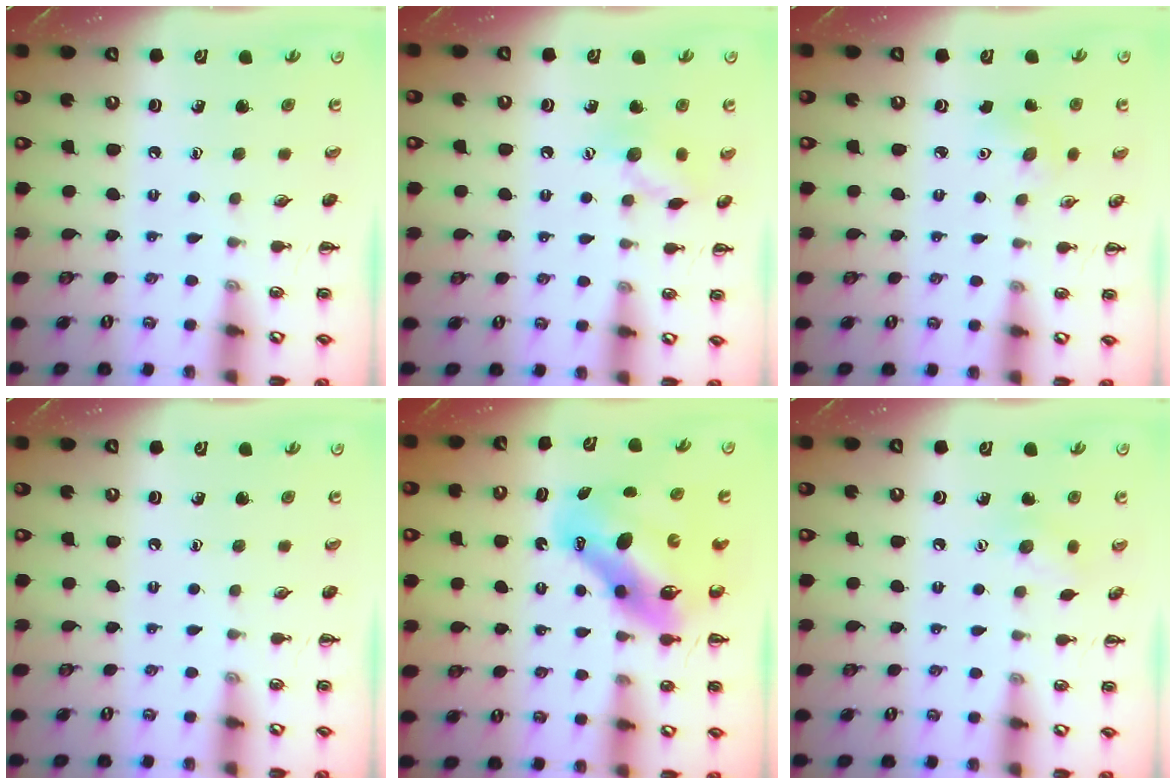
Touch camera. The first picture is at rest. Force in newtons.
{"total": 8.6, "press": 8.5, "slide": 0.8}
{"total": 4.7, "press": 4.5, "slide": 1.3}
{"total": 0.0}
{"total": 11.5, "press": 11.1, "slide": 2.9}
{"total": 6.9, "press": 6.8, "slide": 1.4}